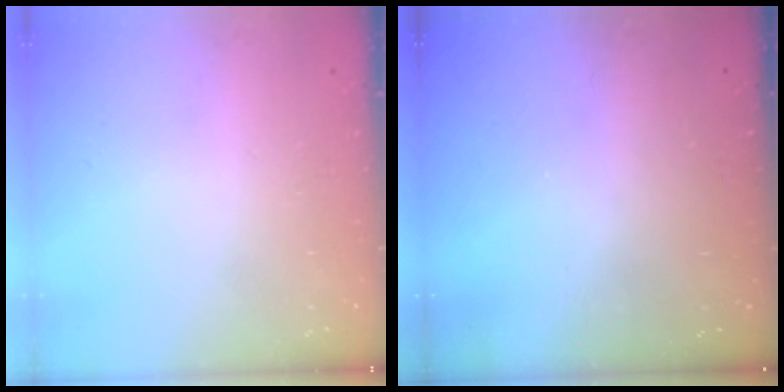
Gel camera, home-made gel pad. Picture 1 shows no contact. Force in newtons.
{"total": 3.1, "press": 3.1, "slide": 0.3}